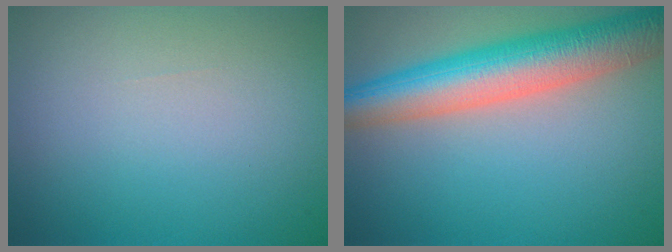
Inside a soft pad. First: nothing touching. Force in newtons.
{"total": 8.2, "press": 8.2, "slide": 0.3}